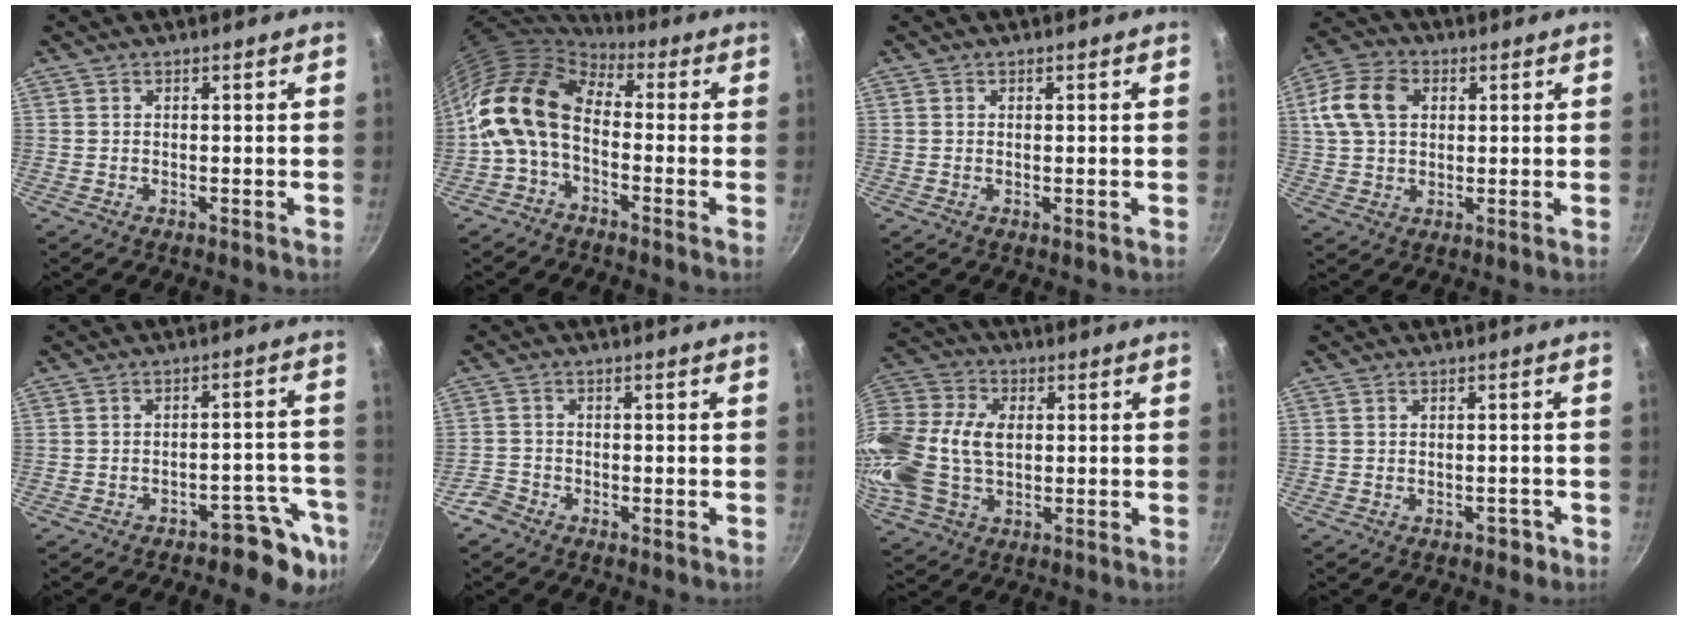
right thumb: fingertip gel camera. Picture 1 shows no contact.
{"total": 12.4, "force": [-1.5, 8.0, 9.3], "torque": [-0.158, 0.031, -0.045]}
{"total": 0.0}
{"total": 10.7, "force": [2.7, 7.7, 7.0], "torque": [-0.124, 0.010, 0.038]}
{"total": 7.8, "force": [-5.5, 3.6, 4.2], "torque": [0.006, 0.062, -0.069]}
{"total": 2.9, "force": [-2.3, 1.6, 0.5], "torque": [-0.009, 0.021, -0.047]}
{"total": 21.1, "force": [0.5, 14.7, 15.1], "torque": [-0.335, 0.033, 0.004]}
{"total": 1.9, "force": [-1.2, 1.2, 0.8], "torque": [0.005, 0.018, -0.004]}